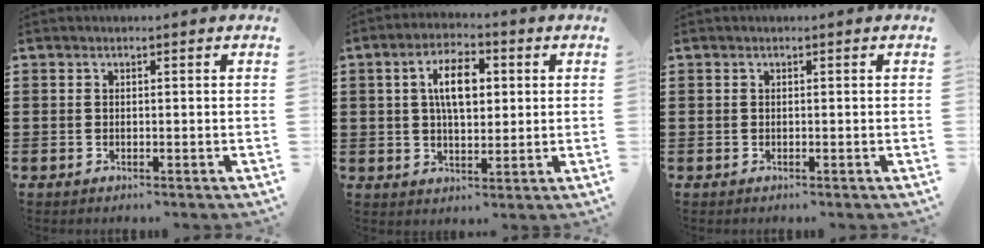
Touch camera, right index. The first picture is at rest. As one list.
[{"total": 7.0, "force": [1.5, 3.4, 6.0], "torque": [-0.108, 0.008, 0.020]}, {"total": 0.0}]